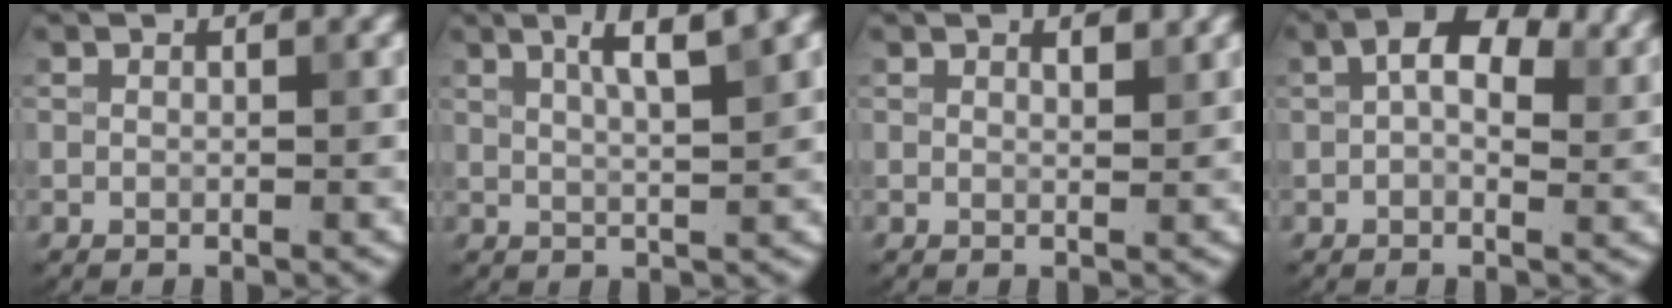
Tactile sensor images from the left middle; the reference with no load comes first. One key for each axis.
{"total": 4.3, "fx": 2.3, "fy": 0.6, "fz": 3.6, "tx": -0.049, "ty": 0.008, "tz": 0.038}
{"total": 1.1, "fx": 0.9, "fy": 0.2, "fz": 0.6, "tx": -0.009, "ty": 0.000, "tz": 0.015}
{"total": 7.0, "fx": 2.4, "fy": 3.8, "fz": 5.4, "tx": -0.078, "ty": 0.015, "tz": 0.022}